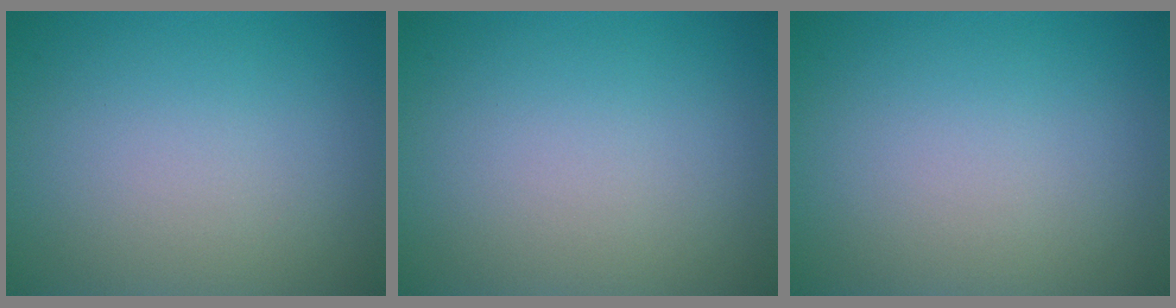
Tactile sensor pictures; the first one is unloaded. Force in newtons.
{"total": 0.0}
{"total": 0.0}